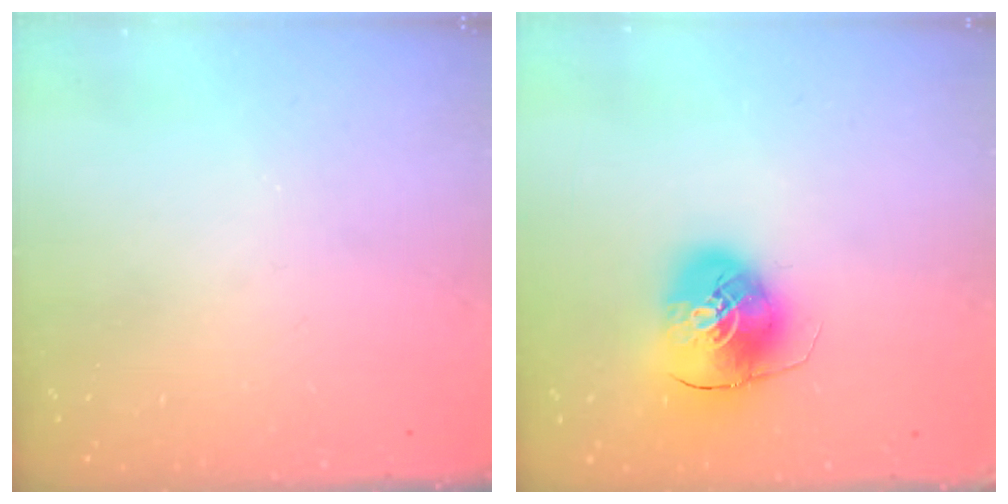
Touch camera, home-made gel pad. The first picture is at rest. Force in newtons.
{"total": 9.8, "press": 9.7, "slide": 1.5}